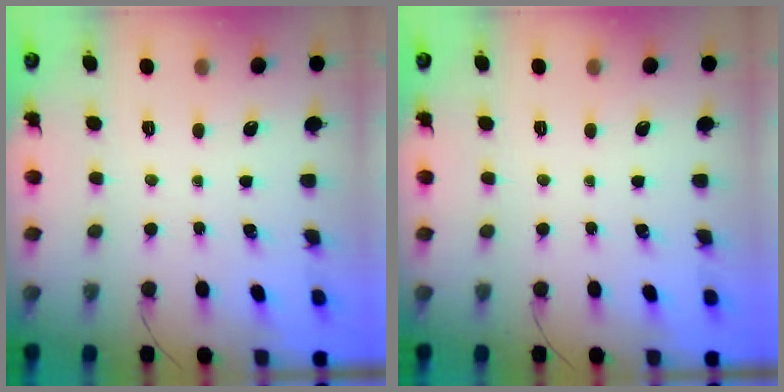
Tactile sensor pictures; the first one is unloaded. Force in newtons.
{"total": 0.0}